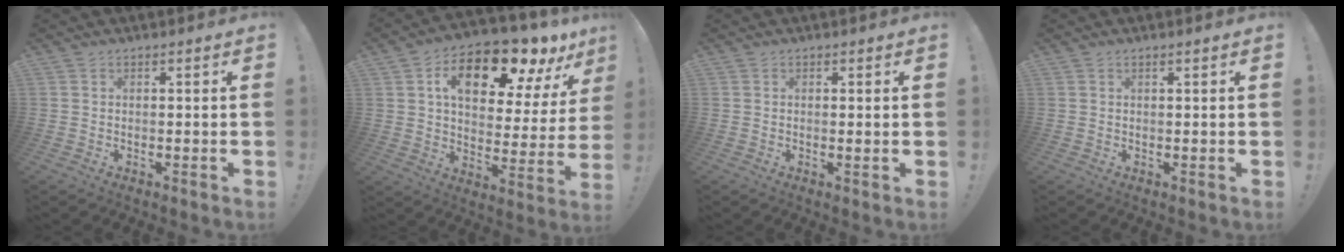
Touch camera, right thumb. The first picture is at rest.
{"total": 18.2, "force": [10.7, 7.8, 12.5], "torque": [-0.190, -0.063, 0.175]}
{"total": 0.7, "force": [0.4, -0.1, 0.6], "torque": [-0.003, -0.004, 0.004]}
{"total": 0.9, "force": [0.5, -0.2, 0.7], "torque": [-0.008, -0.002, 0.006]}